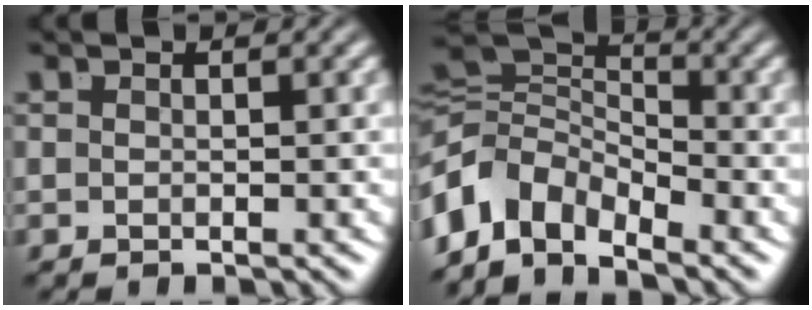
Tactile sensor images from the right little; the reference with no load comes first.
{"total": 10.3, "force": [-2.0, 8.2, 5.9], "torque": [-0.132, -0.037, -0.034]}